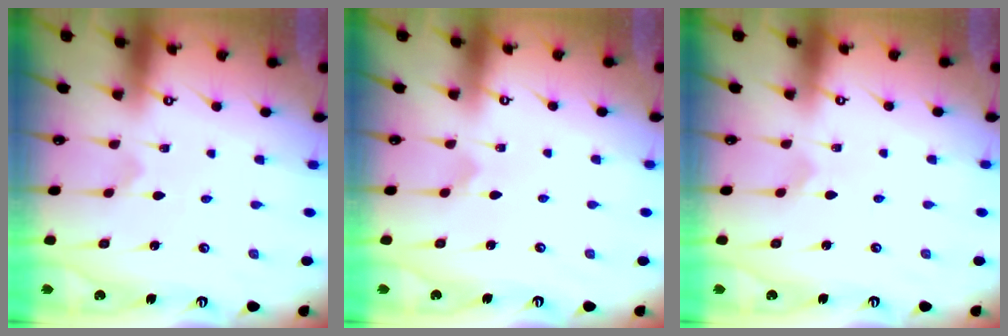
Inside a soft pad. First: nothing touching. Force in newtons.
{"total": 2.4, "press": 2.4, "slide": 0.2}
{"total": 1.4, "press": 1.4, "slide": 0.1}